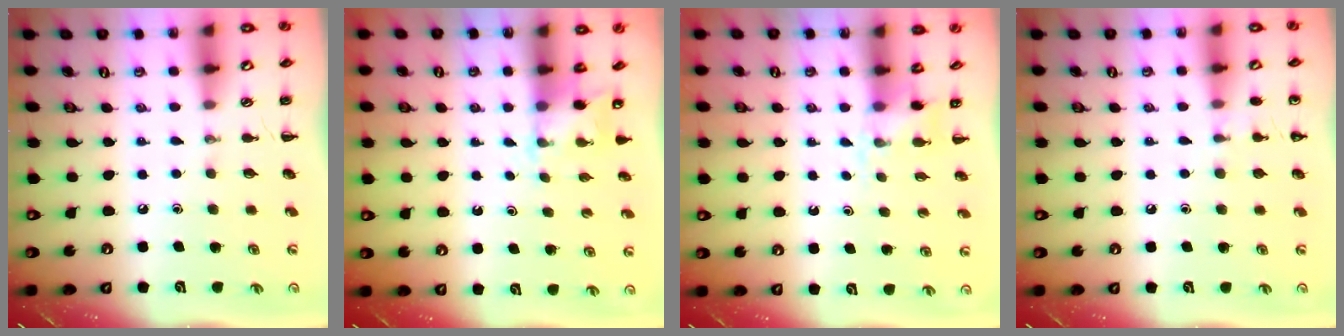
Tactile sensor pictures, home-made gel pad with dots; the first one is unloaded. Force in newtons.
{"total": 4.3, "press": 4.2, "slide": 0.8}
{"total": 3.1, "press": 2.9, "slide": 1.1}
{"total": 6.0, "press": 5.7, "slide": 1.9}